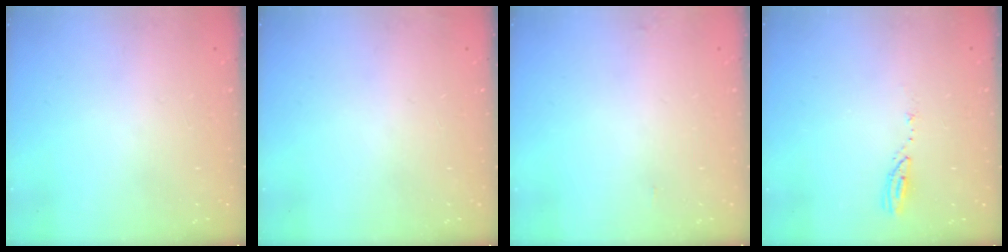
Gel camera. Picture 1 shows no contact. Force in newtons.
{"total": 2.2, "press": 2.1, "slide": 0.8}
{"total": 4.1, "press": 3.8, "slide": 1.7}
{"total": 5.1, "press": 5.1, "slide": 0.5}